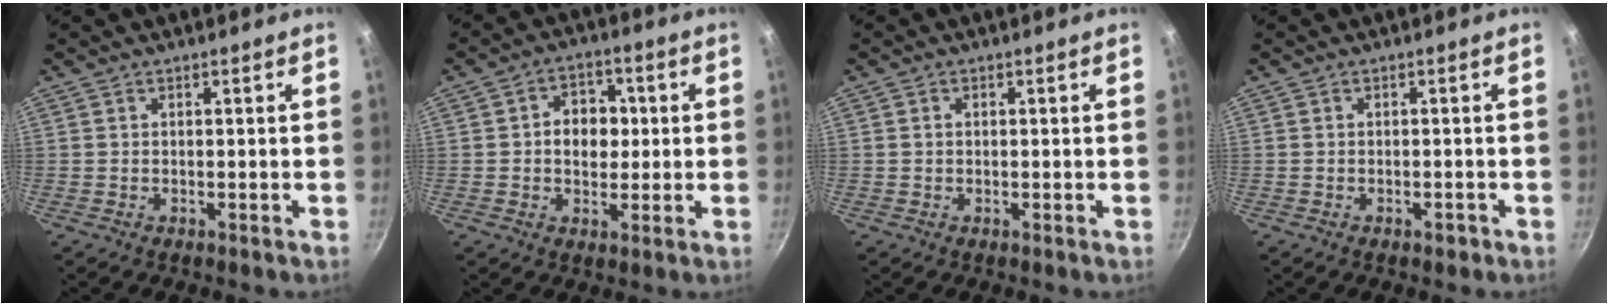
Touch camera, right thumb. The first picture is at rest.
{"total": 7.9, "force": [0.6, 6.1, 4.9], "torque": [-0.036, 0.007, 0.003]}
{"total": 0.8, "force": [0.0, 0.7, 0.5], "torque": [-0.007, 0.005, 0.000]}
{"total": 1.3, "force": [-0.8, 0.8, 0.7], "torque": [-0.007, 0.010, -0.005]}